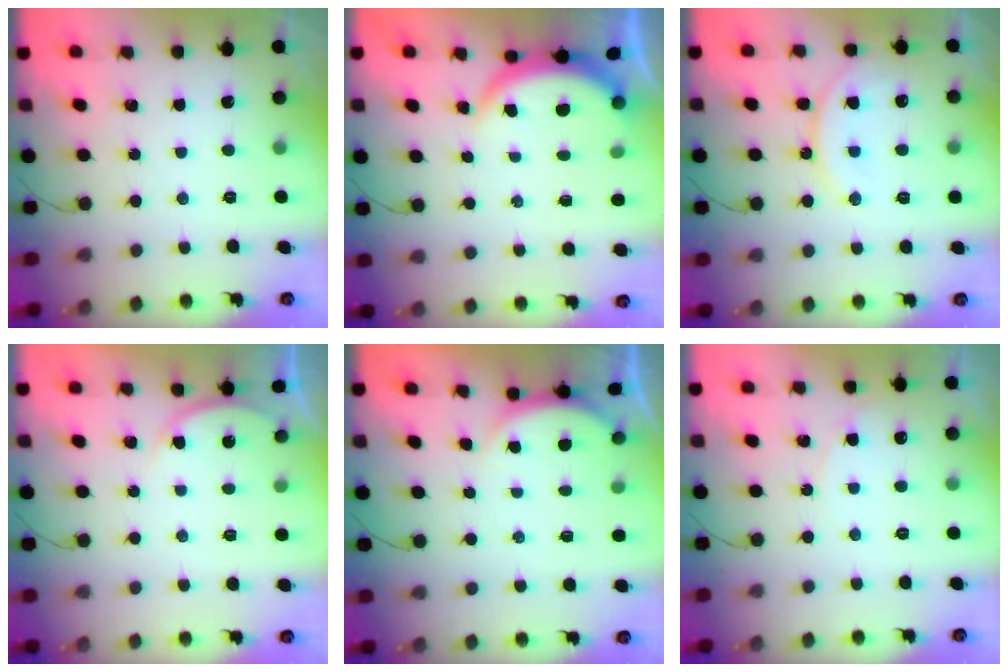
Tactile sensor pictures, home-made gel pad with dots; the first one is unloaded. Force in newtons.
{"total": 3.9, "press": 3.9, "slide": 0.3}
{"total": 12.3, "press": 12.3, "slide": 1.2}
{"total": 2.9, "press": 2.9, "slide": 0.5}
{"total": 2.9, "press": 2.2, "slide": 1.8}
{"total": 3.3, "press": 3.3, "slide": 0.3}